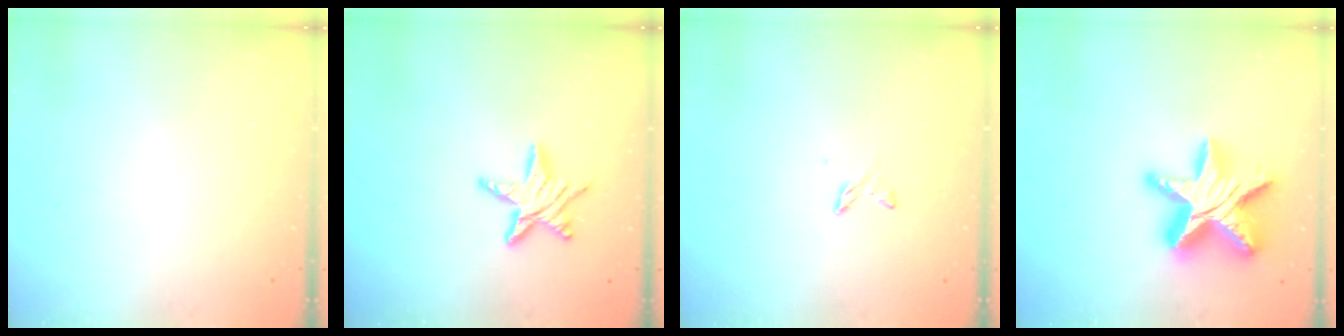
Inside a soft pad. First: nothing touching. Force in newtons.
{"total": 10.1, "press": 10.1, "slide": 0.5}
{"total": 3.0, "press": 2.9, "slide": 0.4}
{"total": 20.3, "press": 20.2, "slide": 1.8}